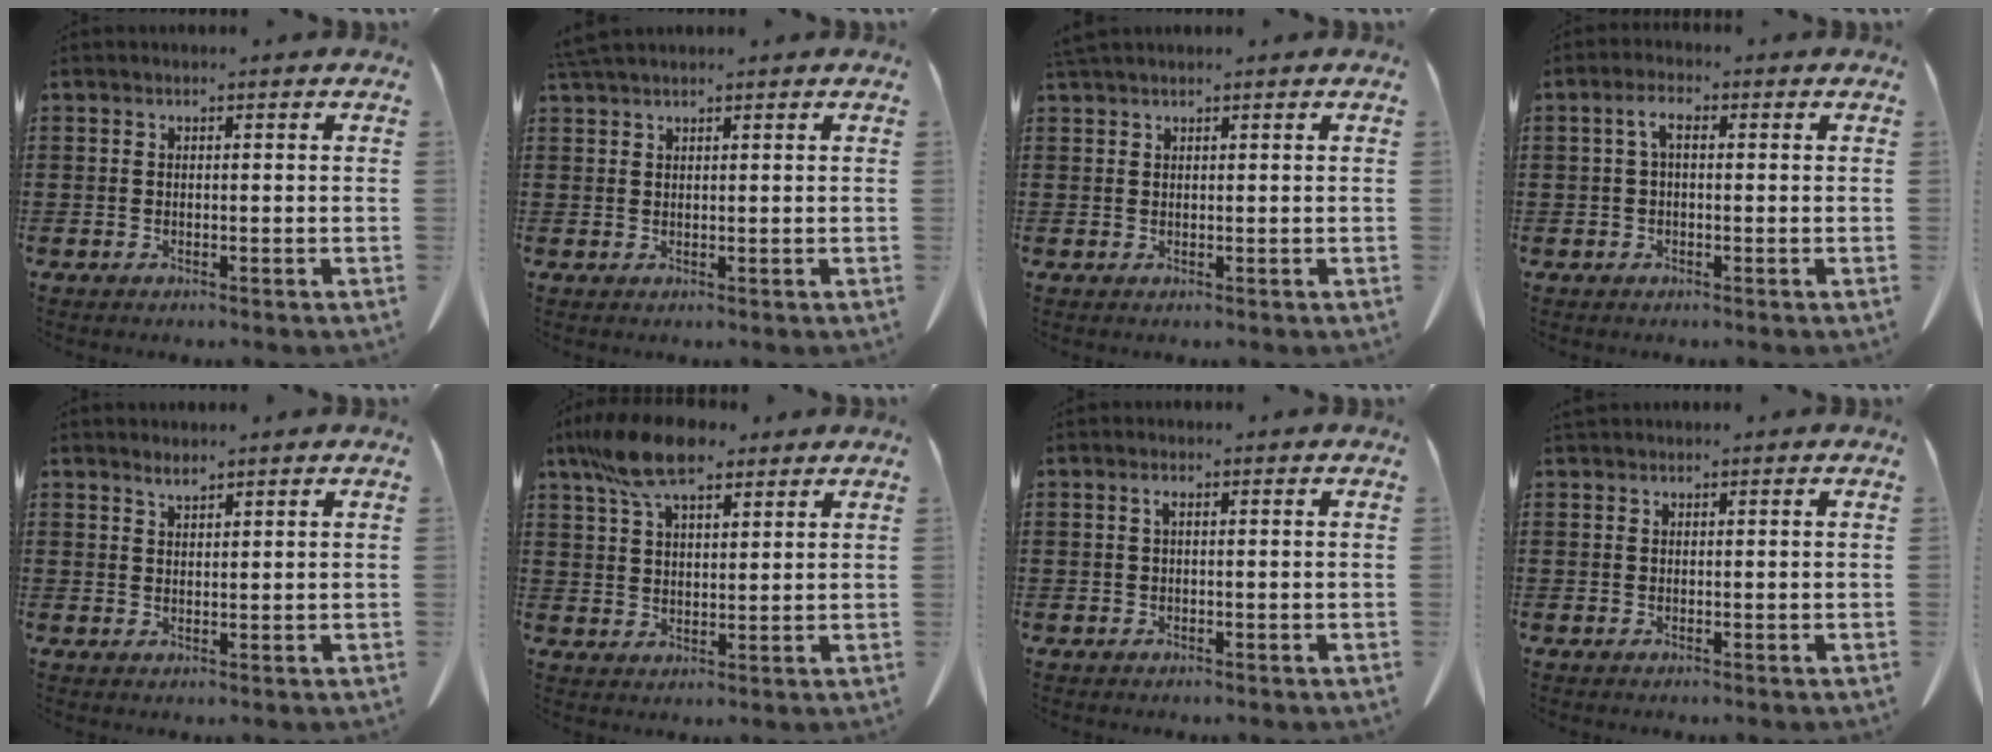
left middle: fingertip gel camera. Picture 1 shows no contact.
{"total": 1.7, "force": [1.6, 0.2, 0.7], "torque": [-0.017, -0.002, 0.032]}
{"total": 1.1, "force": [1.0, 0.1, 0.4], "torque": [-0.010, -0.002, 0.021]}
{"total": 3.2, "force": [0.3, 1.2, 2.9], "torque": [-0.068, 0.005, 0.001]}
{"total": 1.6, "force": [1.5, 0.2, 0.5], "torque": [-0.013, 0.000, 0.029]}
{"total": 10.2, "force": [7.1, 3.8, 6.2], "torque": [-0.147, -0.007, 0.132]}
{"total": 0.9, "force": [0.2, 0.1, 0.9], "torque": [-0.019, 0.000, 0.004]}
{"total": 0.5, "force": [0.5, 0.0, 0.0], "torque": [-0.003, -0.001, 0.011]}